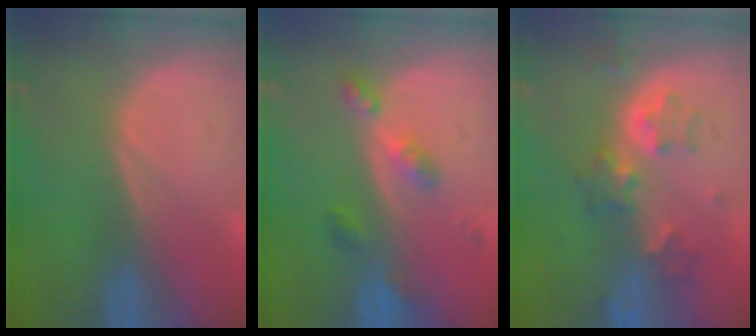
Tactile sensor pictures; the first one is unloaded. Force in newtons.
{"total": 4.6, "press": 4.3, "slide": 1.7}
{"total": 6.5, "press": 5.7, "slide": 3.2}